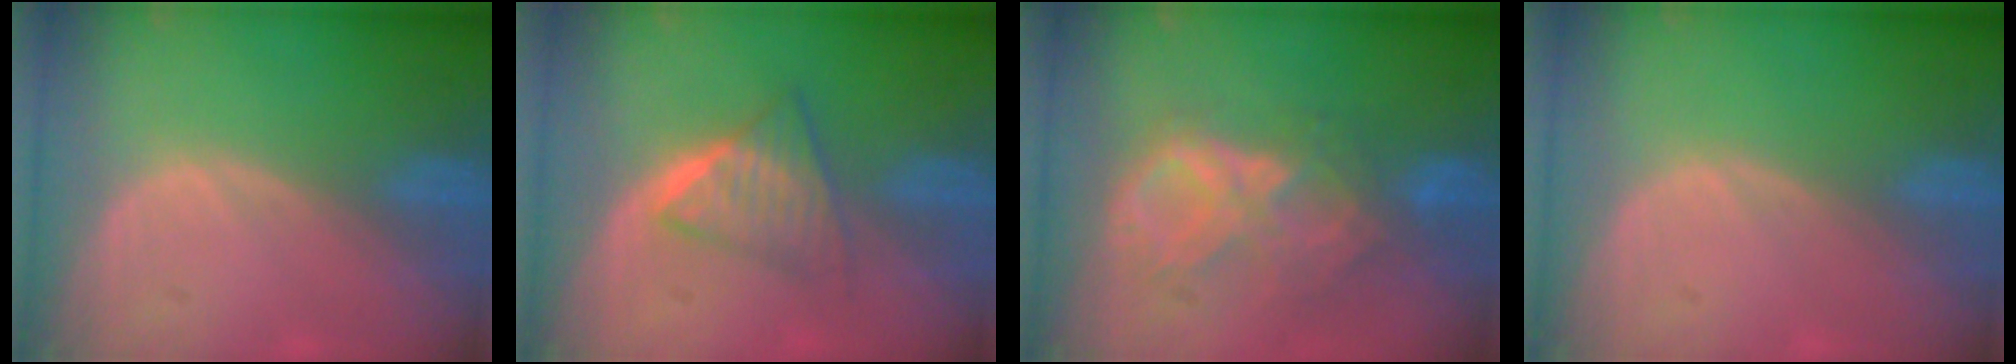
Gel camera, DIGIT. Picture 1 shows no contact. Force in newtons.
{"total": 6.3, "press": 5.4, "slide": 3.2}
{"total": 8.8, "press": 7.6, "slide": 4.3}
{"total": 0.0}